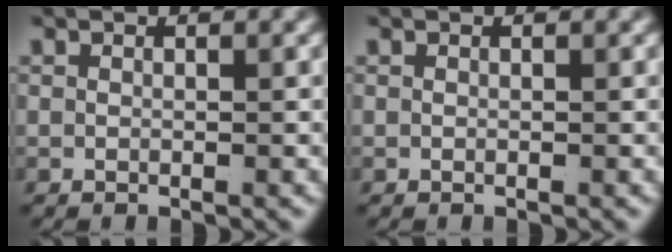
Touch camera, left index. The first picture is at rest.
{"total": 0.0}